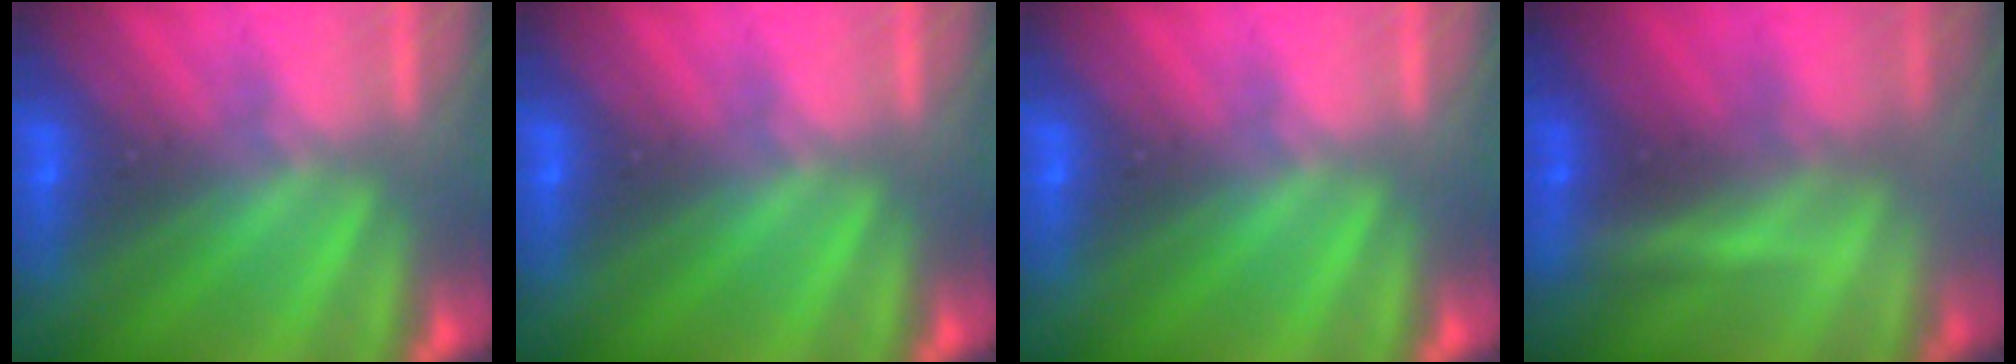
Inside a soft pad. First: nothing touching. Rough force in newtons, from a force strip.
{"total": 0.0}
{"total": 0.0}
{"total": 2.0}